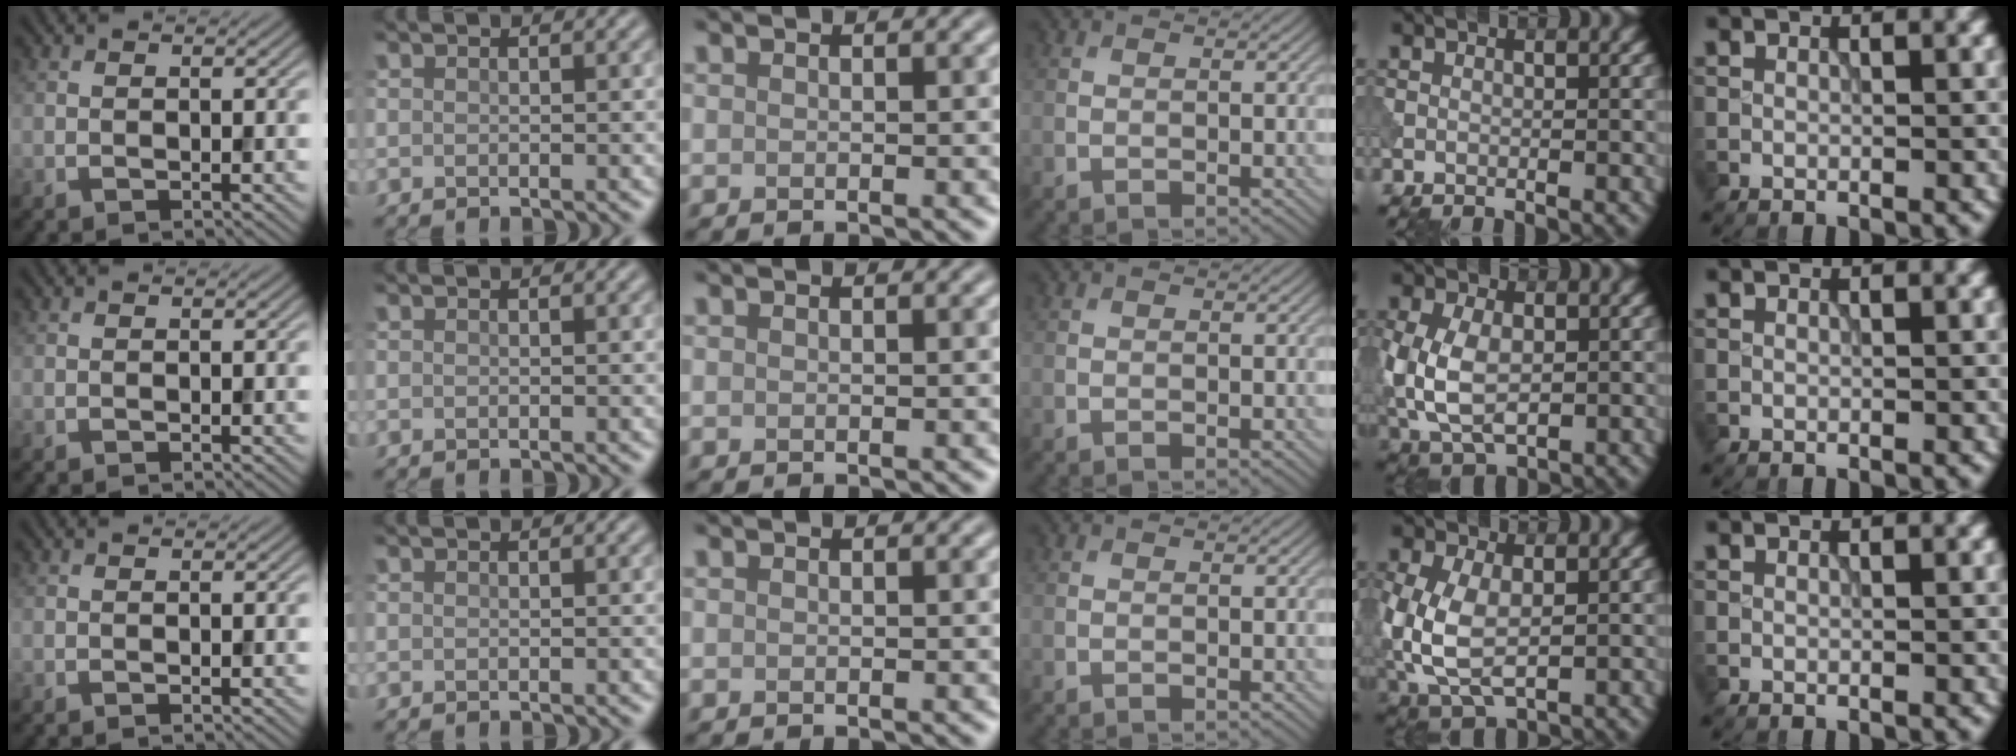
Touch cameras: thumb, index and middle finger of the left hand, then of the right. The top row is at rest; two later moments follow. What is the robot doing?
{"motion": "press", "object": "tv remote"}